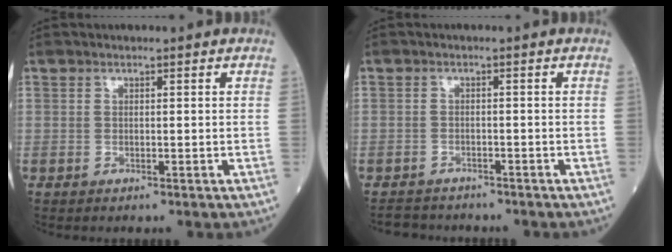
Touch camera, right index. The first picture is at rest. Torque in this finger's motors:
{"motor_torque": [-1.68, -0.46, -1.05, -0.16]}